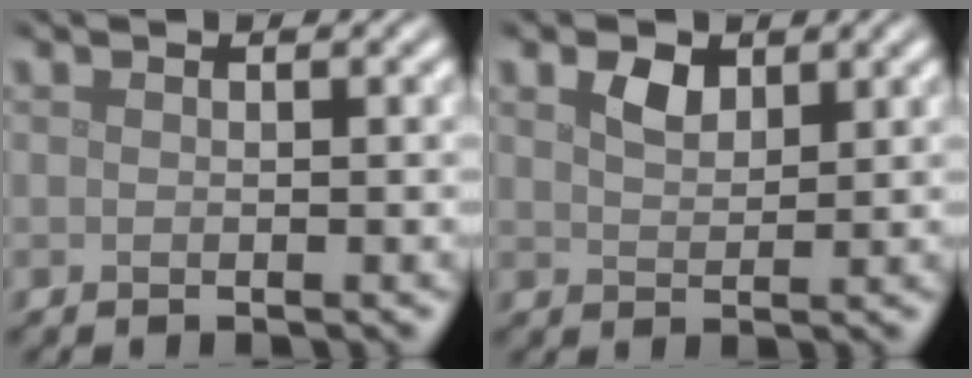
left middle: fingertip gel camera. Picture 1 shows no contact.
{"total": 1.8, "force": [1.2, 1.0, 0.9], "torque": [-0.020, 0.002, 0.027]}